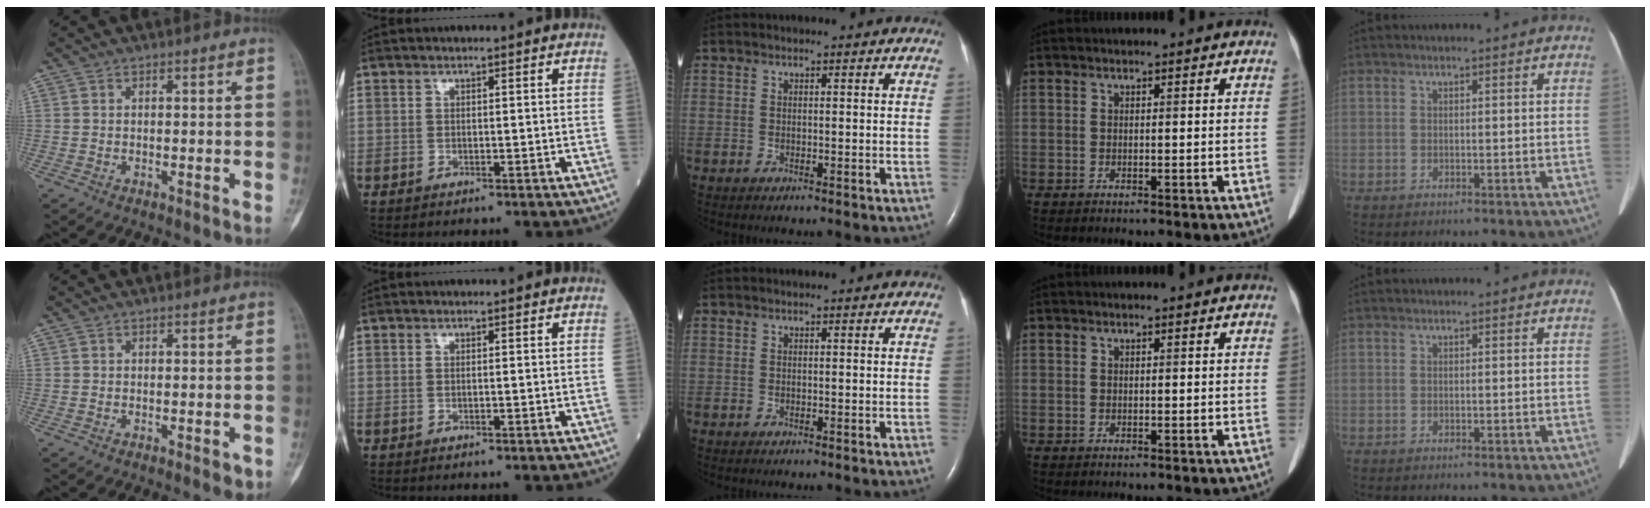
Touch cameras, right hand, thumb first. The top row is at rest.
{"thumb": {"total": 1.9, "force": [-0.8, 0.8, 1.5], "torque": [-0.013, 0.000, -0.009]}}